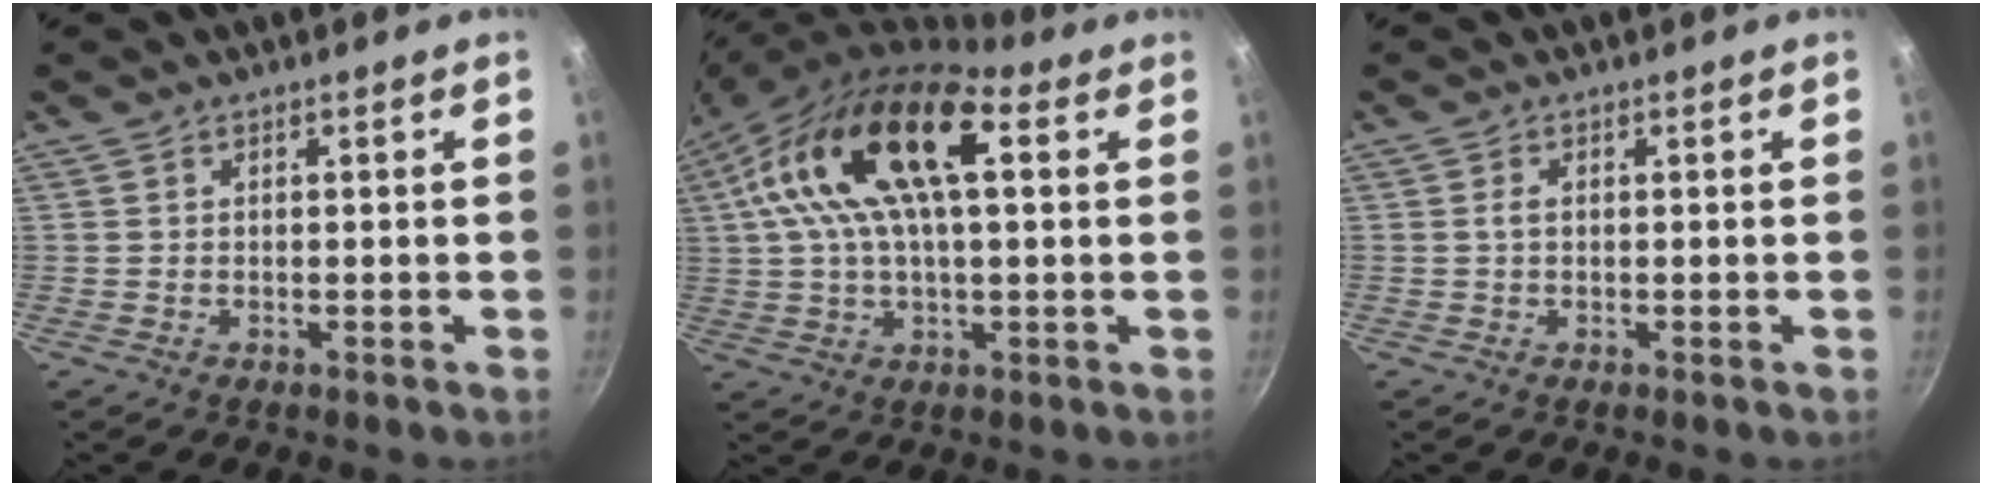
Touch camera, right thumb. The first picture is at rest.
{"total": 19.3, "force": [5.1, 8.8, 16.4], "torque": [-0.297, 0.023, 0.072]}
{"total": 1.0, "force": [0.1, 0.5, 0.9], "torque": [-0.021, 0.003, 0.001]}